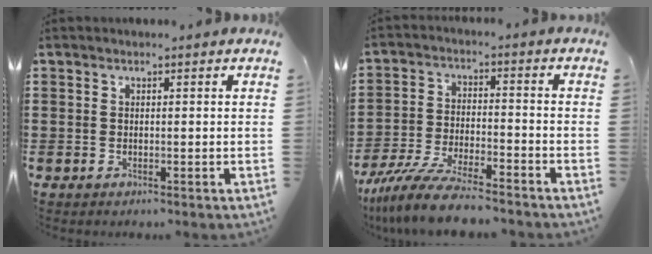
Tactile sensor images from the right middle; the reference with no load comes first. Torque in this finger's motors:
{"motor_torque": [1.78, -0.36, 0.55, 0.21]}